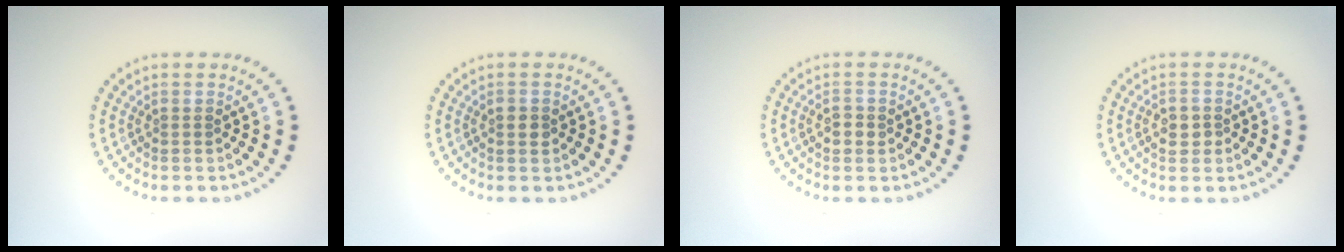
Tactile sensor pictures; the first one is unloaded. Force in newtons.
{"total": 0.9, "press": 0.8, "slide": 0.2}
{"total": 1.3, "press": 1.3, "slide": 0.2}
{"total": 1.7, "press": 1.7, "slide": 0.1}